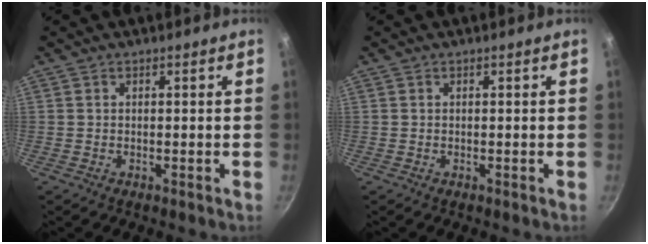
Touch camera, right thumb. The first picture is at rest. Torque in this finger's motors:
{"motor_torque": [0.00, 0.00, 0.00, 0.00, 0.00]}